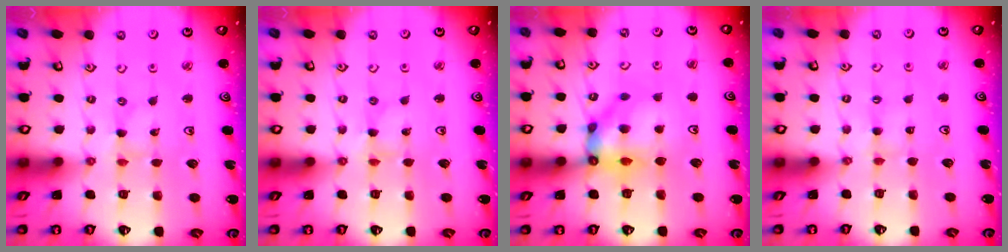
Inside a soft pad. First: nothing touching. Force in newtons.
{"total": 0.8, "press": 0.8, "slide": 0.1}
{"total": 11.8, "press": 11.8, "slide": 1.0}
{"total": 2.3, "press": 2.3, "slide": 0.4}